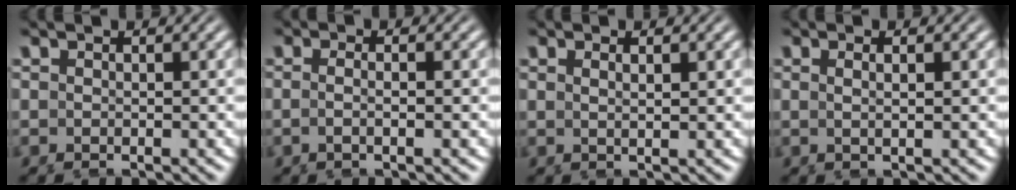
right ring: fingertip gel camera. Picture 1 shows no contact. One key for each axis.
{"total": 1.9, "fx": -0.9, "fy": 0.1, "fz": 1.6, "tx": -0.034, "ty": -0.002, "tz": -0.021}
{"total": 0.9, "fx": 0.3, "fy": -0.3, "fz": 0.7, "tx": -0.013, "ty": -0.005, "tz": 0.010}
{"total": 1.0, "fx": 0.1, "fy": -0.3, "fz": 1.0, "tx": -0.015, "ty": -0.002, "tz": 0.002}